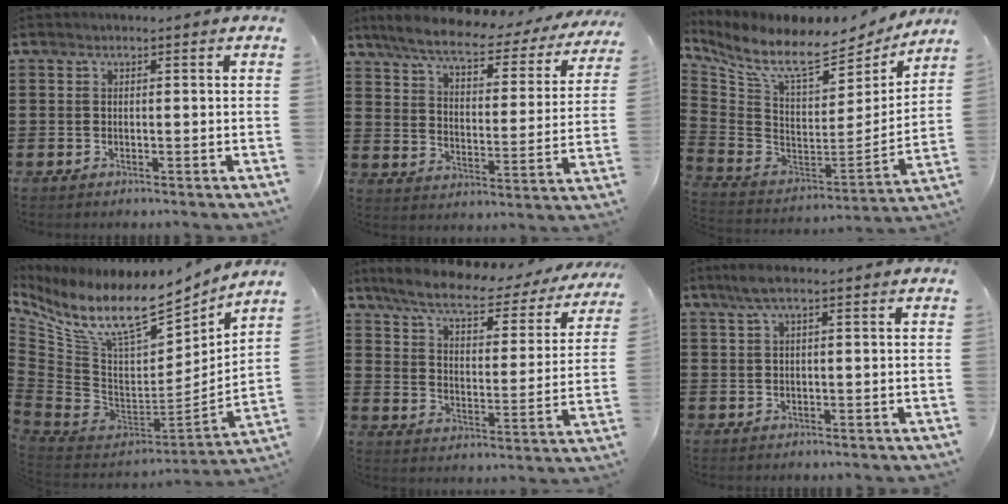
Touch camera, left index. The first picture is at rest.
{"total": 6.8, "force": [5.6, 1.1, 3.8], "torque": [-0.097, -0.030, 0.092]}
{"total": 9.2, "force": [7.4, 2.7, 4.8], "torque": [-0.127, -0.058, 0.130]}
{"total": 13.0, "force": [9.3, 4.1, 8.1], "torque": [-0.195, -0.074, 0.161]}
{"total": 7.5, "force": [5.9, 1.3, 4.4], "torque": [-0.102, -0.032, 0.095]}
{"total": 2.4, "force": [0.9, 0.2, 2.2], "torque": [-0.051, -0.002, 0.015]}